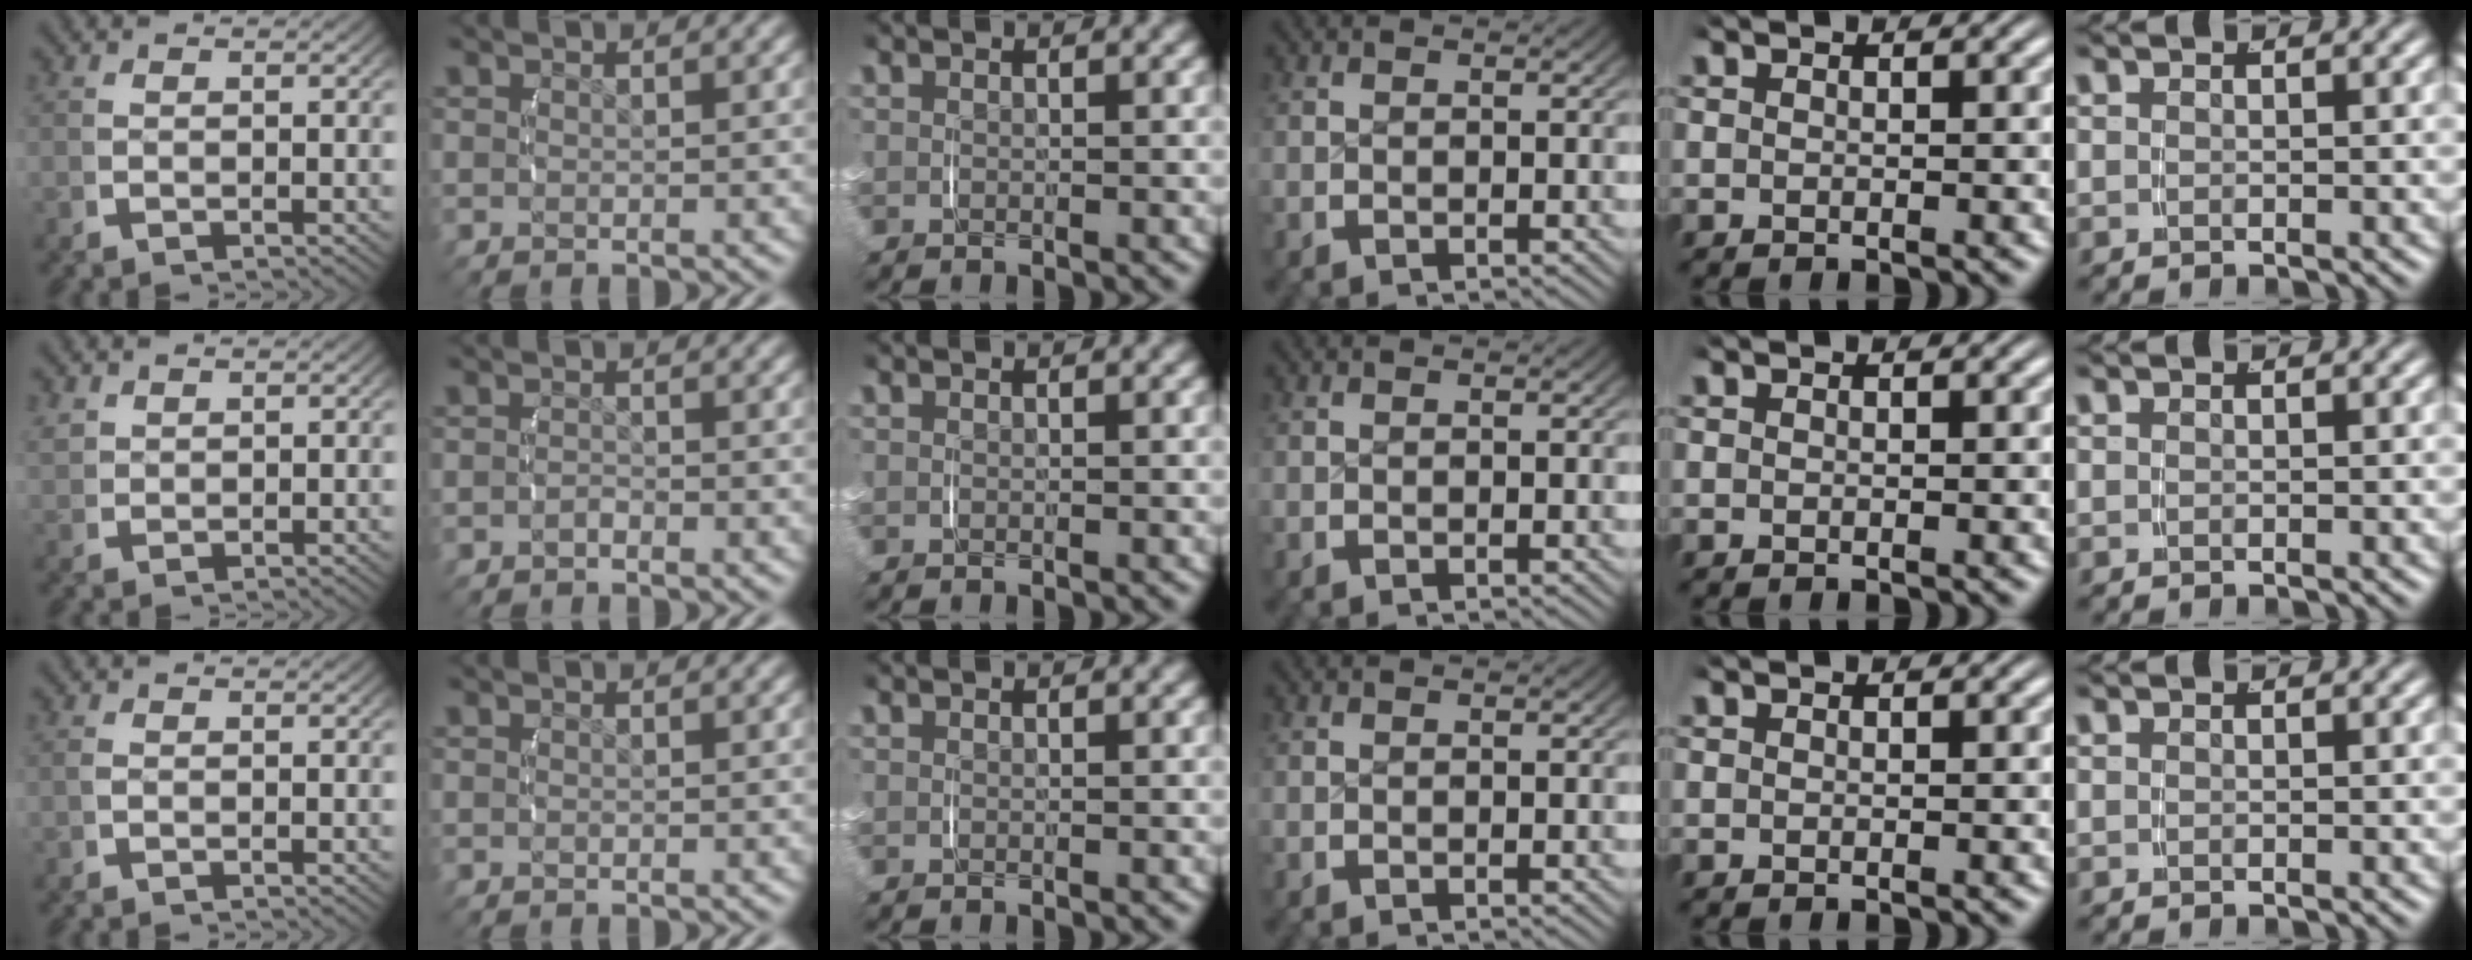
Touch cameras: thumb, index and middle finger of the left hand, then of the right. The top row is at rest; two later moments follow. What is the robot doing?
{"motion": "lift_and_place", "object": "small bumper sticker"}